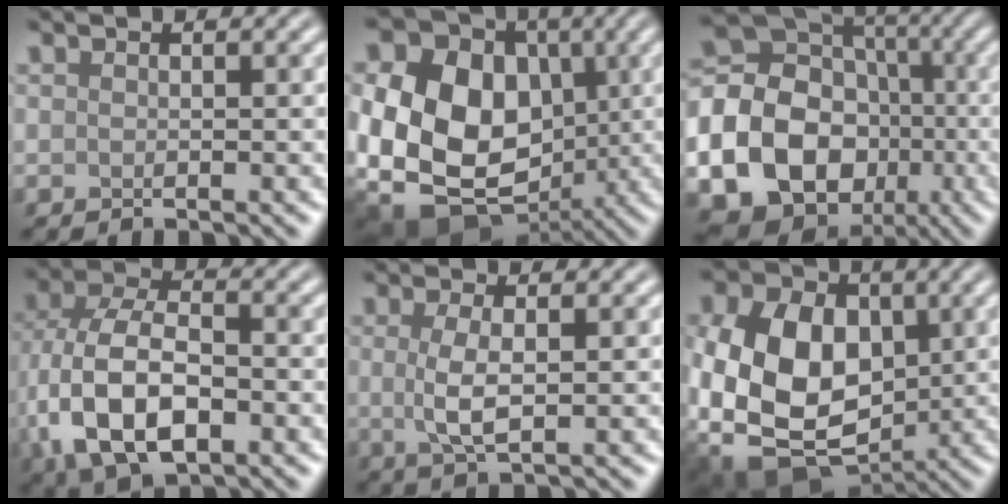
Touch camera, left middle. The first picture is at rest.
{"total": 17.6, "force": [-1.5, 14.0, 10.5], "torque": [-0.204, -0.004, -0.056]}
{"total": 24.4, "force": [-6.8, 21.5, 9.3], "torque": [-0.230, -0.033, -0.152]}
{"total": 10.6, "force": [-2.9, 6.3, 8.0], "torque": [-0.182, -0.007, -0.066]}
{"total": 3.0, "force": [0.2, 0.9, 2.8], "torque": [-0.065, -0.001, 0.003]}
{"total": 16.1, "force": [-0.4, 12.4, 10.3], "torque": [-0.197, -0.018, -0.025]}